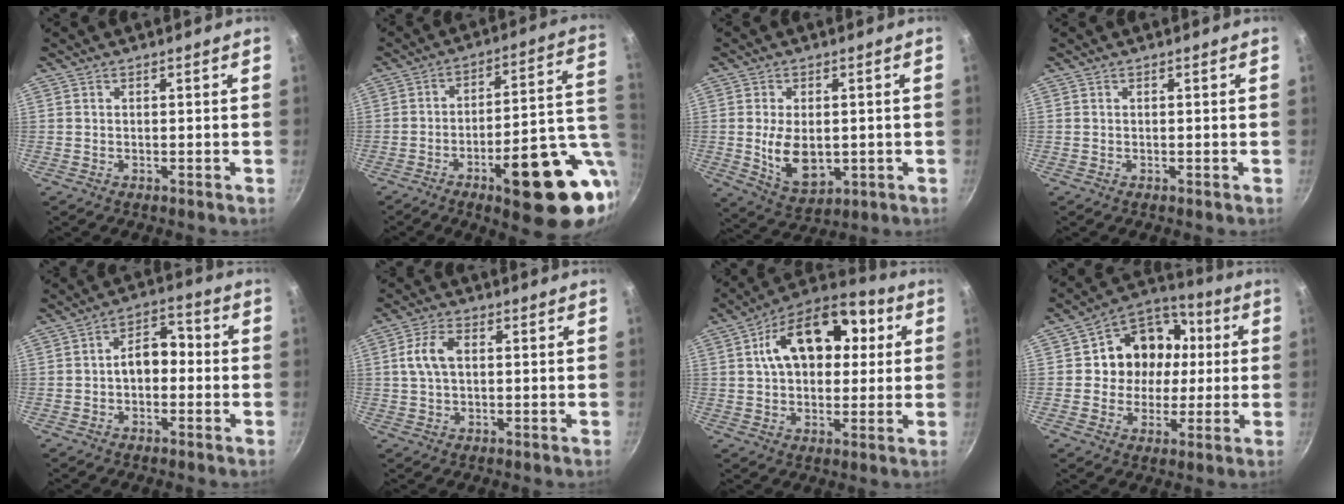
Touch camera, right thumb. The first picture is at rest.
{"total": 23.6, "force": [-8.5, 6.9, 20.9], "torque": [-0.216, 0.045, -0.109]}
{"total": 9.1, "force": [-0.6, 5.7, 7.1], "torque": [-0.108, -0.011, 0.005]}
{"total": 0.0}
{"total": 7.2, "force": [-0.8, 4.8, 5.3], "torque": [-0.064, 0.032, -0.024]}
{"total": 6.1, "force": [1.0, 3.7, 4.8], "torque": [-0.102, 0.014, 0.017]}
{"total": 18.6, "force": [4.5, 11.3, 14.1], "torque": [-0.183, 0.021, 0.061]}
{"total": 14.5, "force": [1.4, 12.0, 8.0], "torque": [-0.059, 0.019, 0.016]}